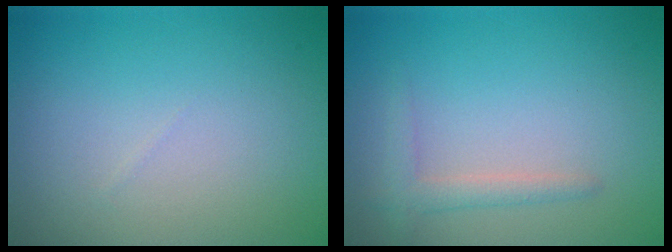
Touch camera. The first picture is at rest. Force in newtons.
{"total": 1.6, "press": 1.6, "slide": 0.1}